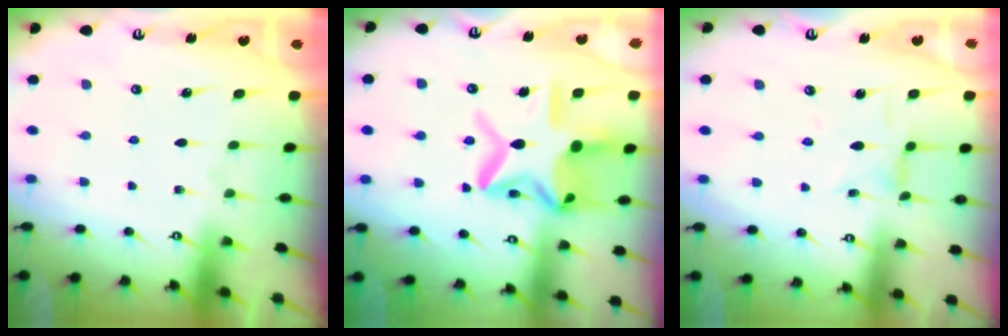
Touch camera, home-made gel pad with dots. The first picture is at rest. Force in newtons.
{"total": 18.6, "press": 18.5, "slide": 1.5}
{"total": 5.3, "press": 5.3, "slide": 0.3}